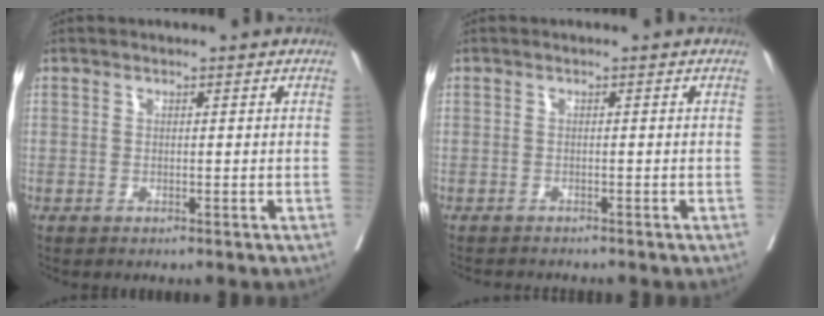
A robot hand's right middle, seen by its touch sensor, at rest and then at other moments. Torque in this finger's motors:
{"motor_torque": [0.09, -0.15, 0.01, 0.01]}